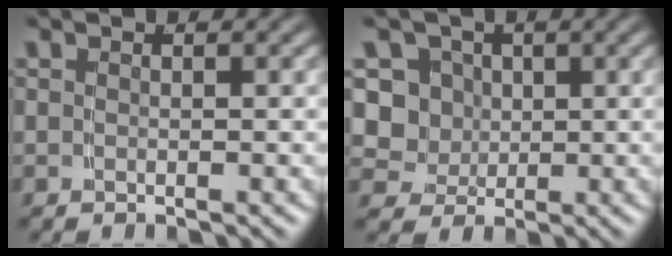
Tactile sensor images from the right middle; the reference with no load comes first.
{"total": 11.2, "force": [0.6, 10.5, 3.9], "torque": [-0.122, -0.040, 0.013]}